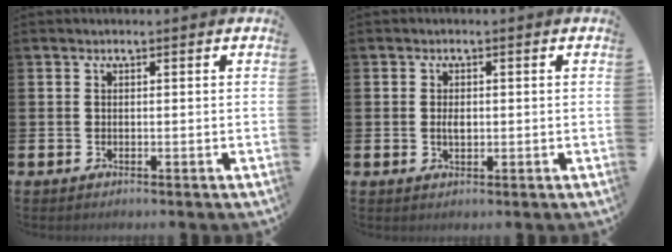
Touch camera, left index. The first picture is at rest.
{"total": 1.6, "force": [0.1, 0.9, 1.3], "torque": [-0.017, 0.002, -0.002]}